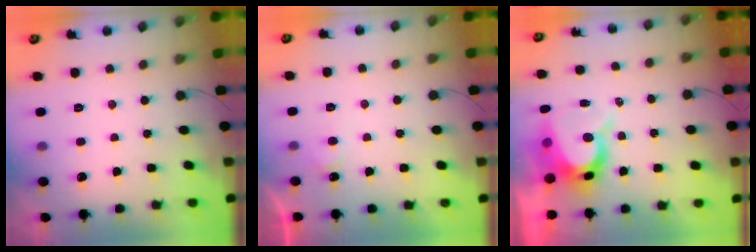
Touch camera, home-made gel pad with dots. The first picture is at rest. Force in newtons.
{"total": 3.4, "press": 3.4, "slide": 0.3}
{"total": 8.4, "press": 8.4, "slide": 0.5}